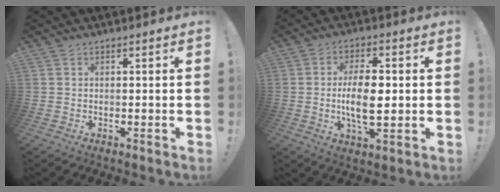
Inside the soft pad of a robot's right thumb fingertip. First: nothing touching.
{"total": 11.4, "force": [-0.3, 4.8, 10.3], "torque": [-0.193, -0.007, -0.012]}